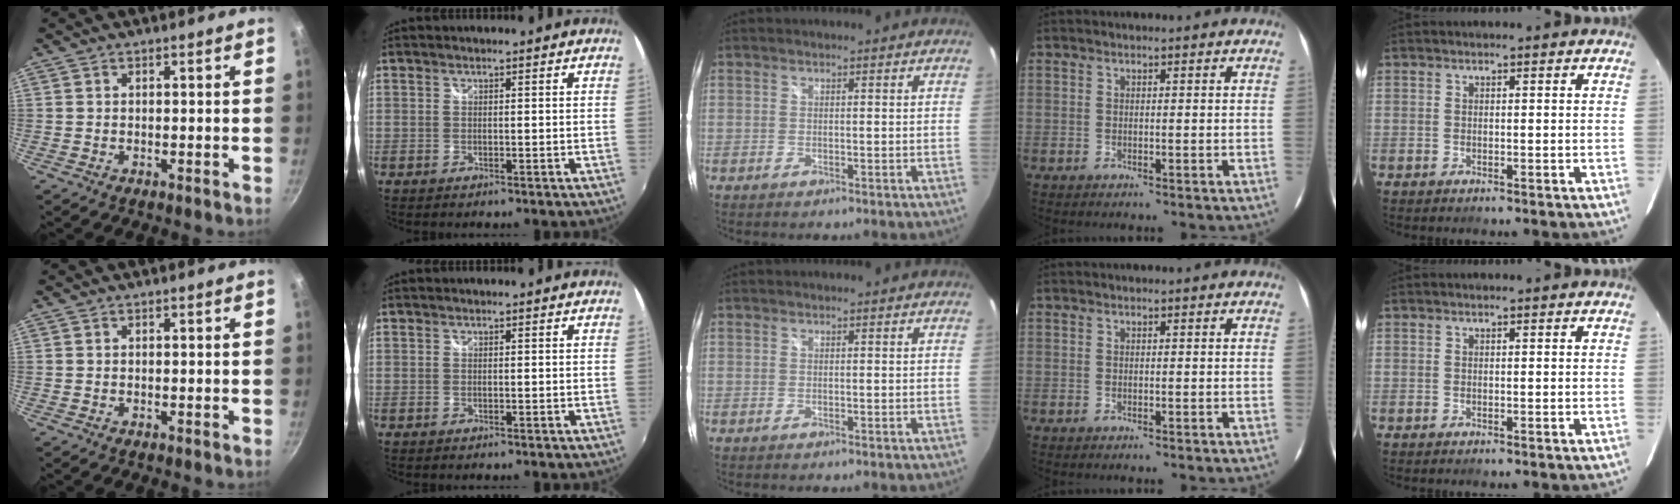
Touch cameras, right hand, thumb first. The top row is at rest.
{}